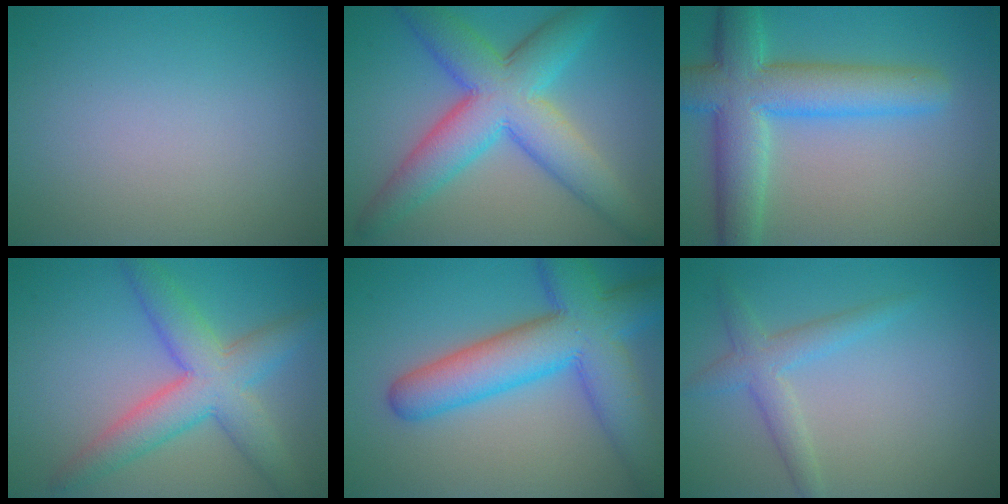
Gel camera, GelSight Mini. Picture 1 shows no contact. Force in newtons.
{"total": 9.1, "press": 9.1, "slide": 0.1}
{"total": 8.3, "press": 8.3, "slide": 0.2}
{"total": 6.6, "press": 6.6, "slide": 0.3}
{"total": 10.1, "press": 10.0, "slide": 0.5}
{"total": 2.6, "press": 2.6, "slide": 0.1}